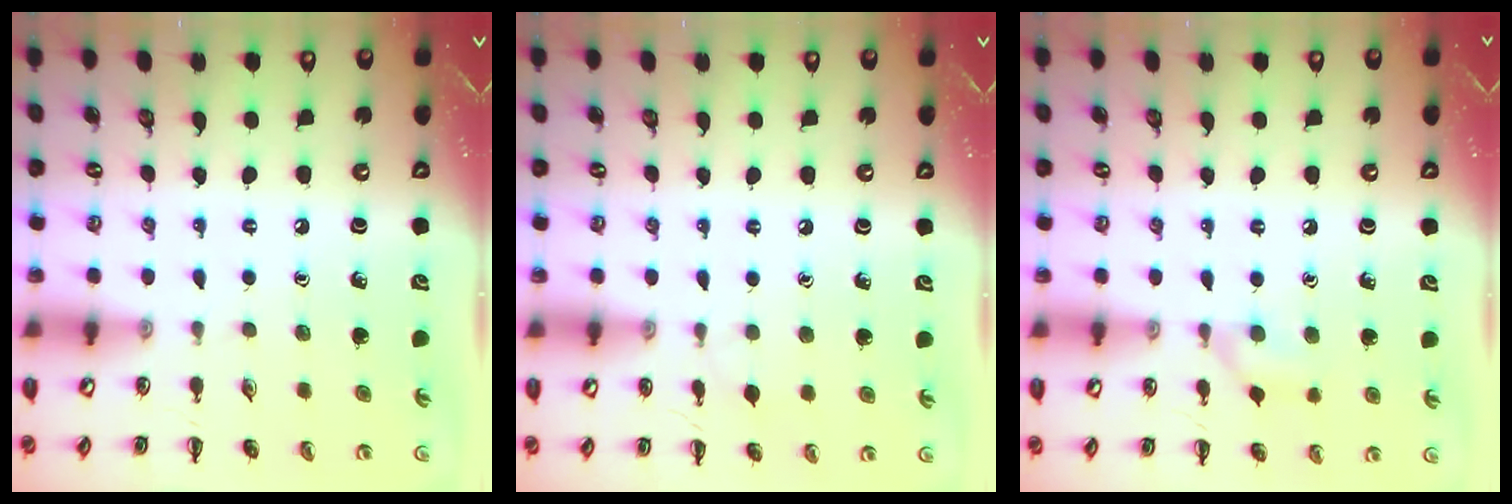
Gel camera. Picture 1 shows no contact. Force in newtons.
{"total": 3.9, "press": 3.7, "slide": 1.3}
{"total": 7.1, "press": 6.7, "slide": 2.3}